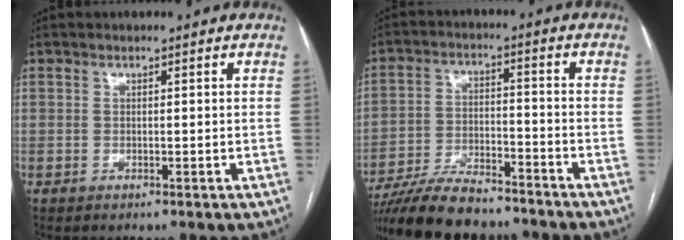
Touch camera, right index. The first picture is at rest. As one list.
[{"total": 13.8, "force": [-12.2, 2.6, 6.0], "torque": [-0.108, -0.006, -0.202]}]